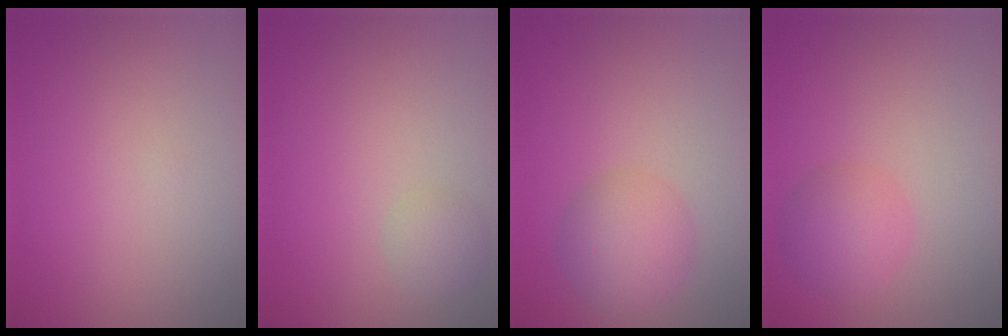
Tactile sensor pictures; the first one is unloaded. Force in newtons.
{"total": 1.5, "press": 1.5, "slide": 0.0}
{"total": 3.8, "press": 3.8, "slide": 0.2}
{"total": 2.9, "press": 2.9, "slide": 0.1}